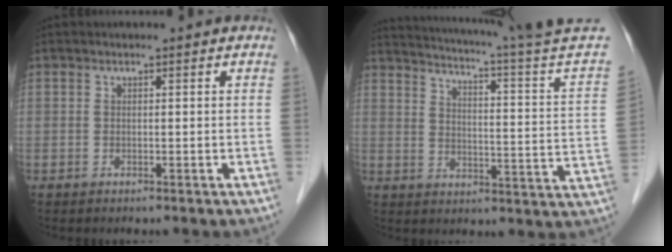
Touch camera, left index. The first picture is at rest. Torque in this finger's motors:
{"motor_torque": [0.44, -1.70, 0.33, 0.05]}